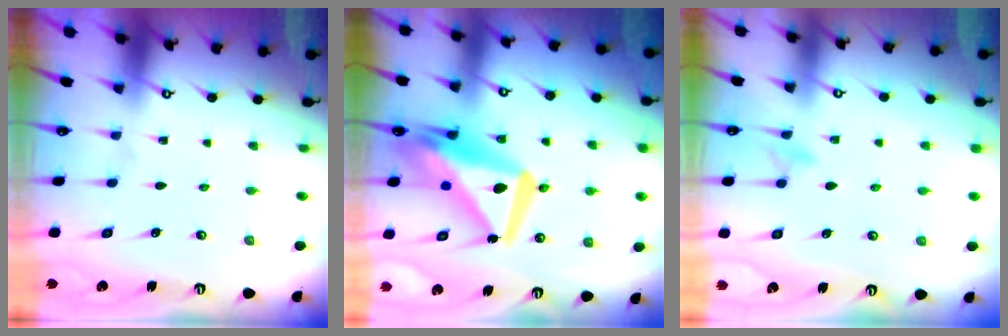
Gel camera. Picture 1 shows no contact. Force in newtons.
{"total": 17.4, "press": 17.3, "slide": 1.9}
{"total": 8.3, "press": 8.2, "slide": 0.9}